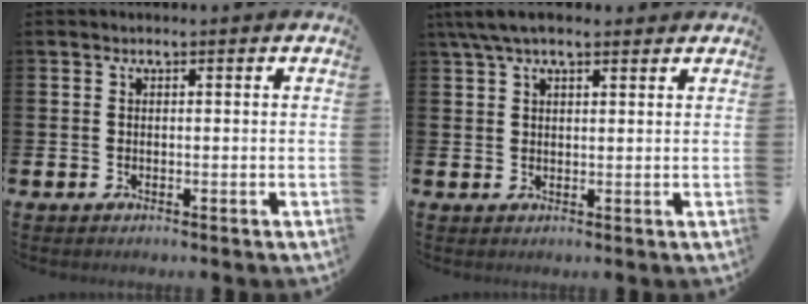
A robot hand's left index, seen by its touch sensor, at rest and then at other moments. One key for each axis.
{"total": 4.6, "fx": 3.4, "fy": 1.6, "fz": 2.6, "tx": -0.057, "ty": -0.002, "tz": 0.062}